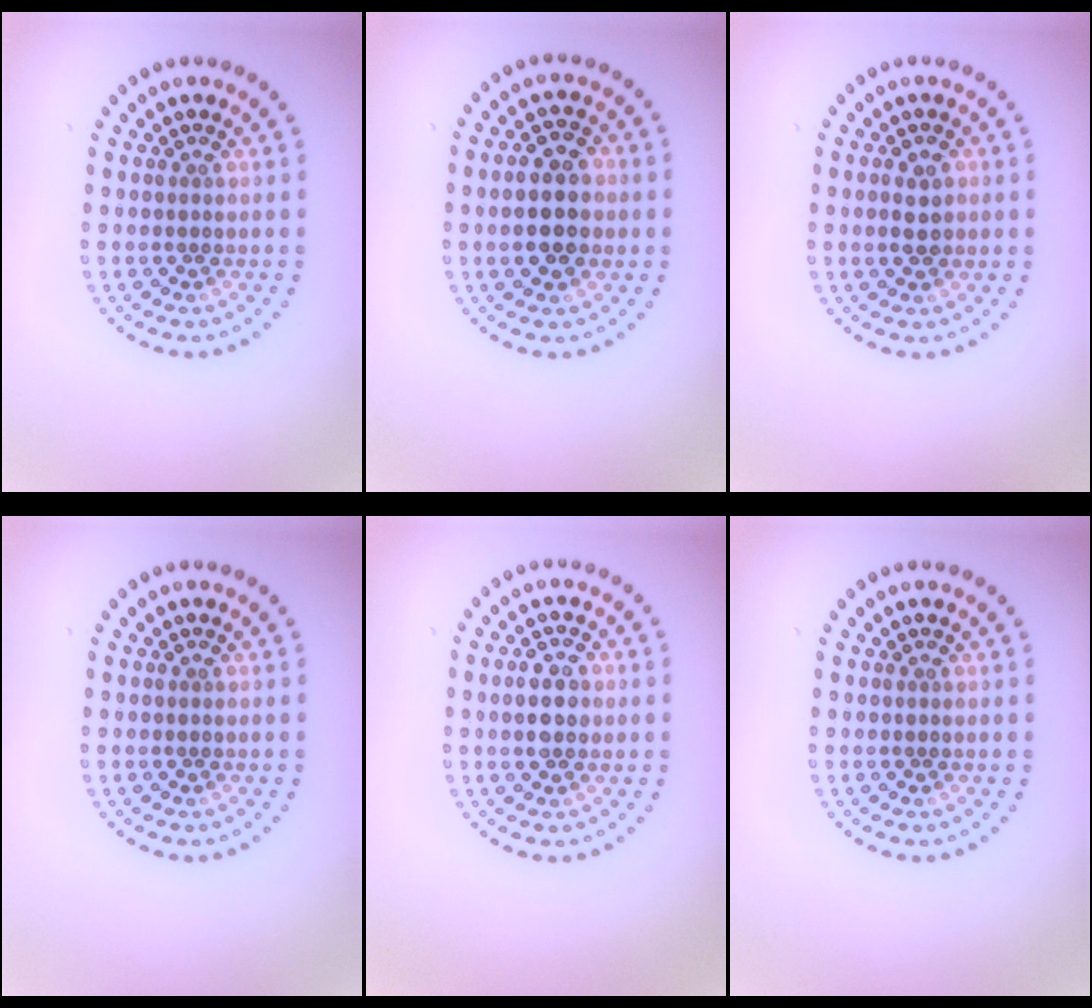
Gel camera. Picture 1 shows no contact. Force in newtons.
{"total": 4.9, "press": 4.8, "slide": 0.2}
{"total": 2.0, "press": 2.0, "slide": 0.1}
{"total": 0.0}
{"total": 2.6, "press": 2.6, "slide": 0.1}
{"total": 0.0}